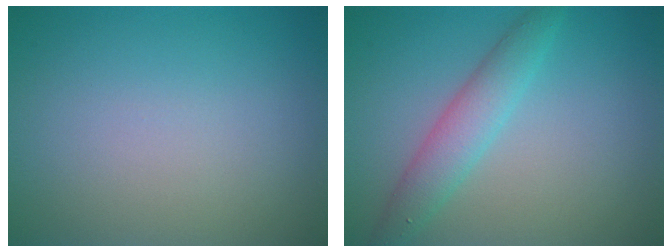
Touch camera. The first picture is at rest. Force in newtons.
{"total": 3.0, "press": 3.0, "slide": 0.1}